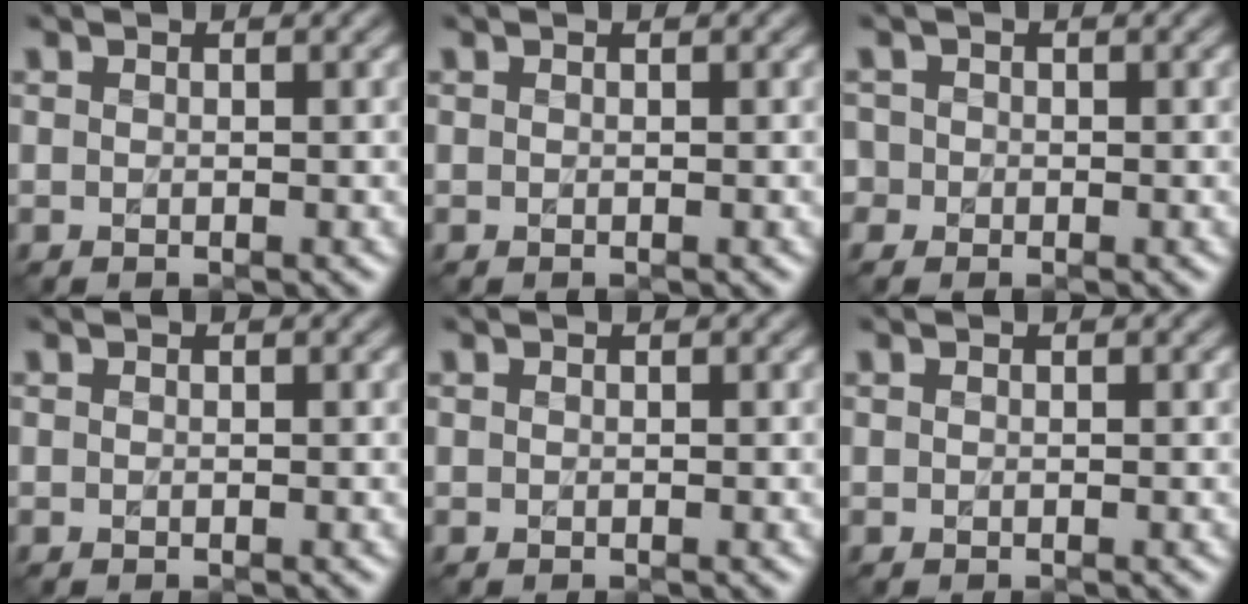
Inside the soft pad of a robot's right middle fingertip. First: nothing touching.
{"total": 0.0}
{"total": 1.5, "force": [-0.1, 1.5, 0.1], "torque": [0.012, -0.001, -0.009]}
{"total": 0.0}
{"total": 0.0}
{"total": 0.0}